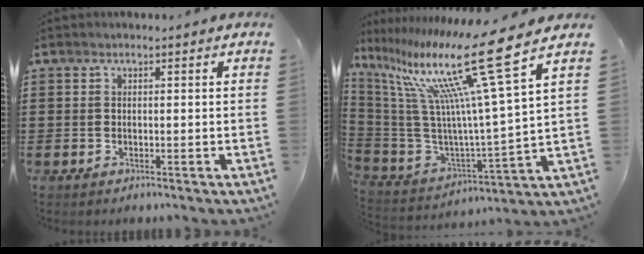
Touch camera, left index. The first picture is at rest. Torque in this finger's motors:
{"motor_torque": [1.29, -0.85, 1.05, 0.21]}